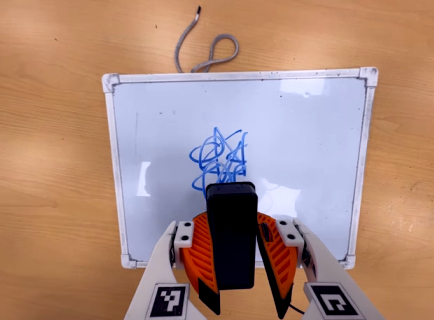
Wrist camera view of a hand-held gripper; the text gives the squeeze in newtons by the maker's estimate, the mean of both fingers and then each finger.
{"total": 8.8, "left": 8.9, "right": 8.7}